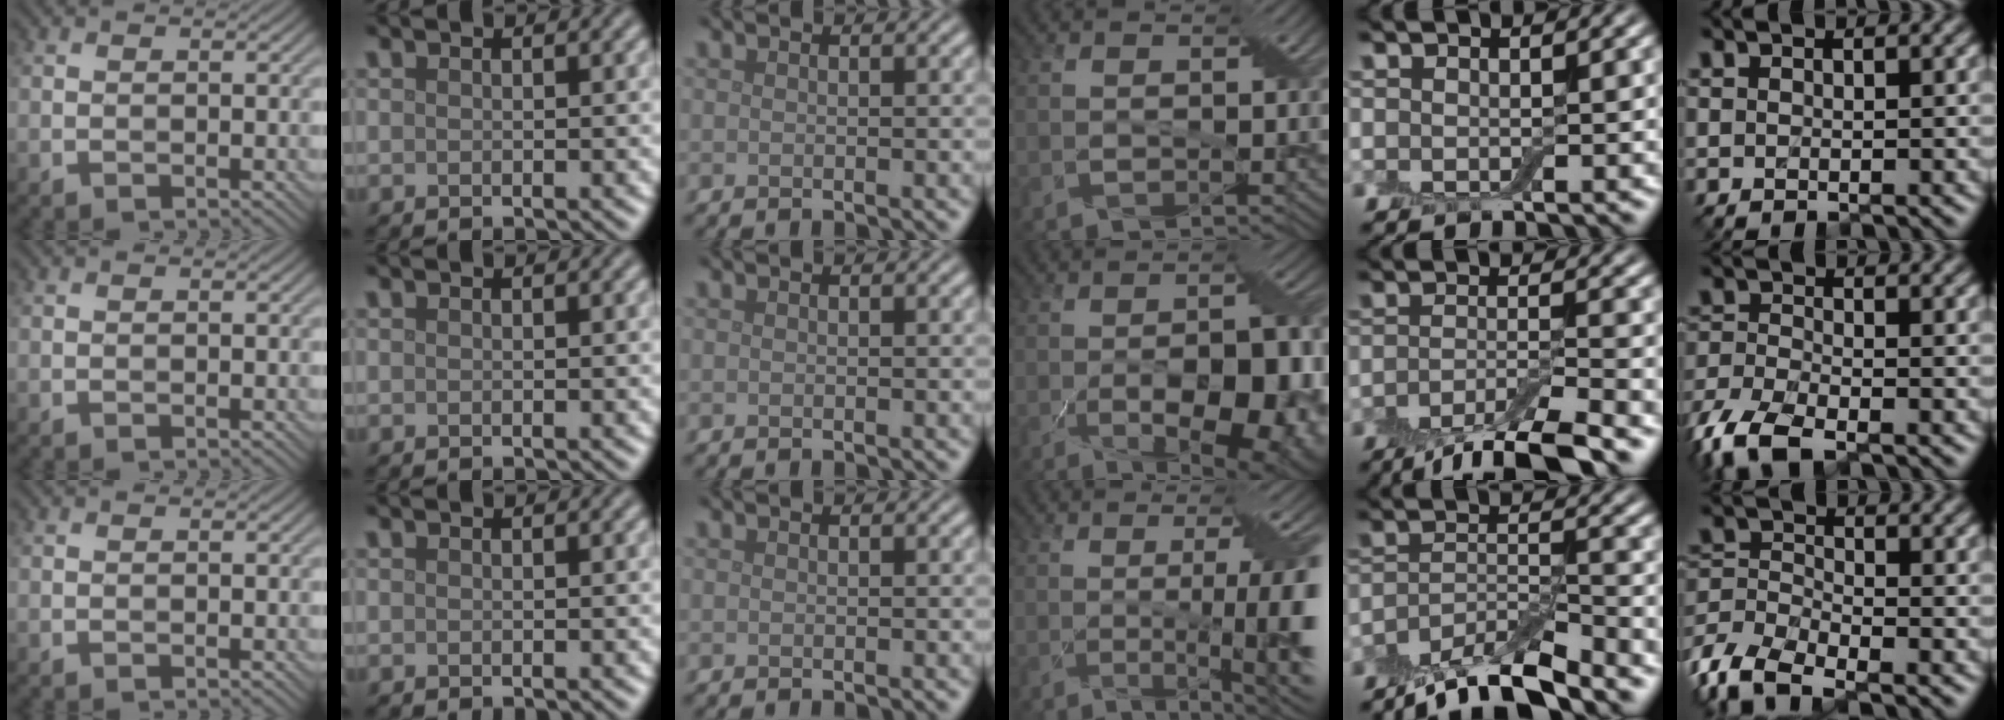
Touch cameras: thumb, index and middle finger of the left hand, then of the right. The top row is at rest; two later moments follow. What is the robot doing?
{"motion": "insert", "object": "drawer"}